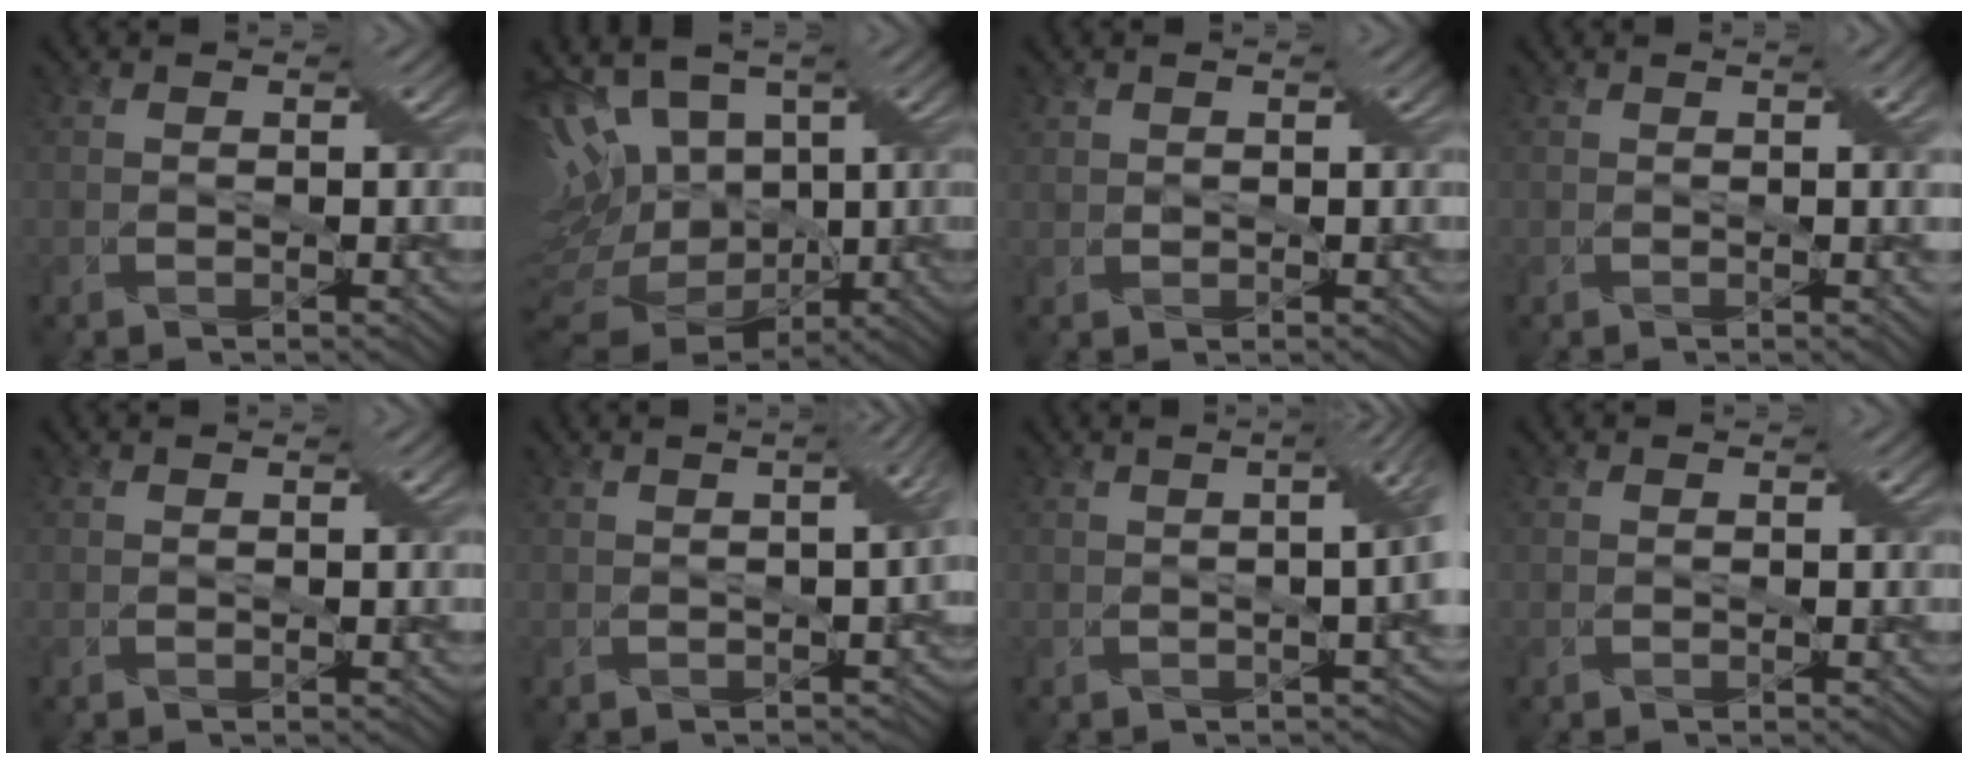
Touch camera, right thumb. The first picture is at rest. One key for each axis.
{"total": 17.9, "fx": -0.3, "fy": 12.2, "fz": 13.1, "tx": -0.287, "ty": 0.032, "tz": 0.002}
{"total": 1.3, "fx": 0.8, "fy": 1.0, "fz": 0.4, "tx": -0.012, "ty": 0.000, "tz": 0.016}
{"total": 3.9, "fx": 0.5, "fy": 0.3, "fz": 3.9, "tx": -0.053, "ty": 0.009, "tz": 0.006}
{"total": 0.0}
{"total": 5.7, "fx": -1.2, "fy": 2.6, "fz": 4.9, "tx": -0.051, "ty": -0.012, "tz": -0.015}
{"total": 6.7, "fx": -0.5, "fy": 1.5, "fz": 6.5, "tx": -0.073, "ty": 0.000, "tz": -0.010}
{"total": 0.0}